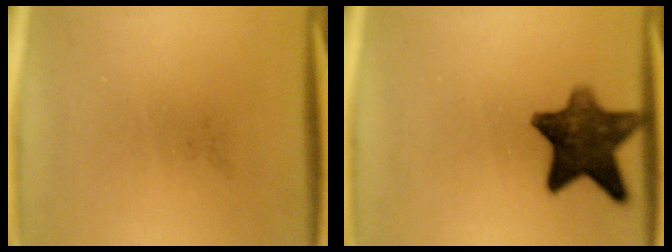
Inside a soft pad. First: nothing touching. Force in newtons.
{"total": 11.0}